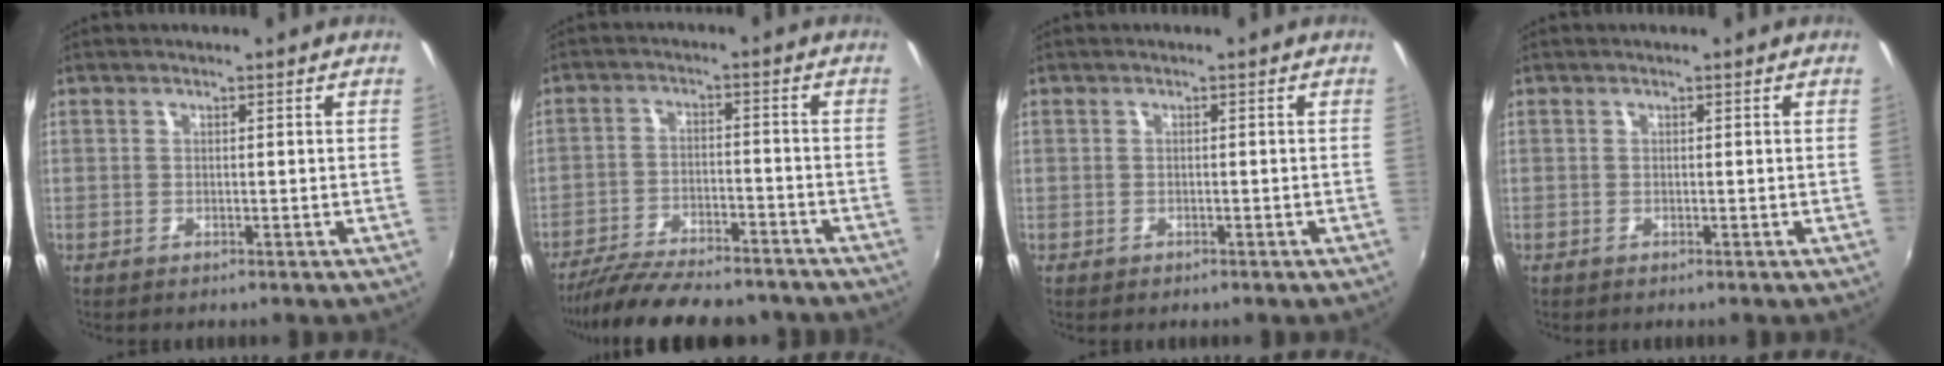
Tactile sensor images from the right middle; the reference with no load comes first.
{"total": 18.2, "force": [-15.6, 4.6, 8.2], "torque": [-0.165, -0.031, -0.232]}
{"total": 0.8, "force": [-0.6, 0.5, 0.2], "torque": [-0.006, -0.003, -0.009]}
{"total": 0.0}